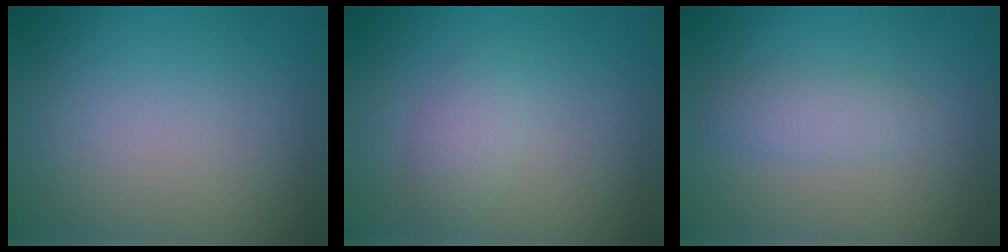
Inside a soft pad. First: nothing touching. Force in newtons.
{"total": 1.8, "press": 1.8, "slide": 0.1}
{"total": 2.0, "press": 2.0, "slide": 0.1}